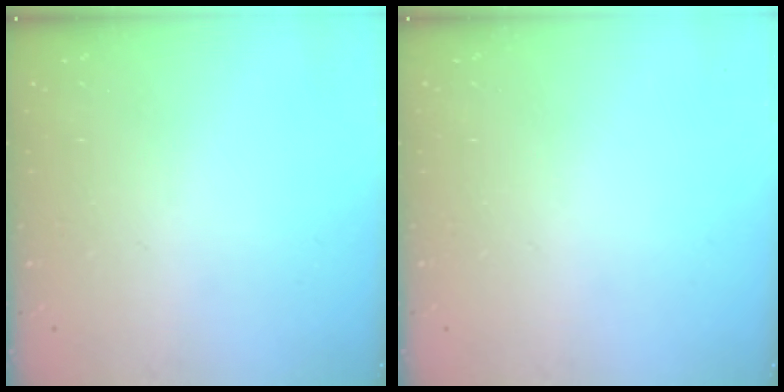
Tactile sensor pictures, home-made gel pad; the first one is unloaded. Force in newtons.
{"total": 0.0}